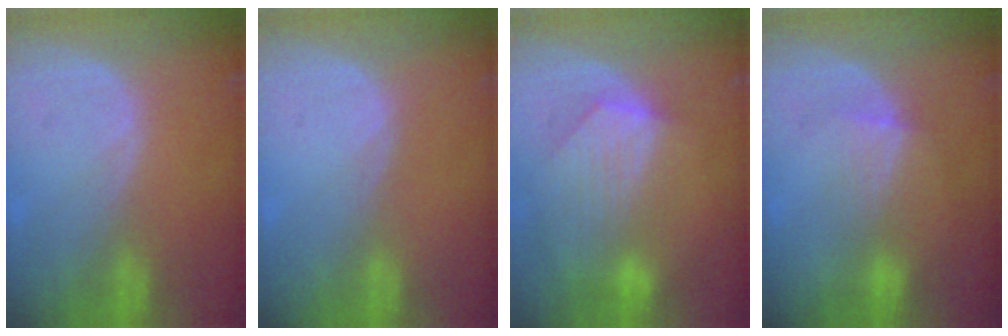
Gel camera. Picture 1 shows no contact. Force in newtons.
{"total": 0.0}
{"total": 8.6, "press": 7.8, "slide": 3.5}
{"total": 3.8, "press": 3.6, "slide": 1.2}